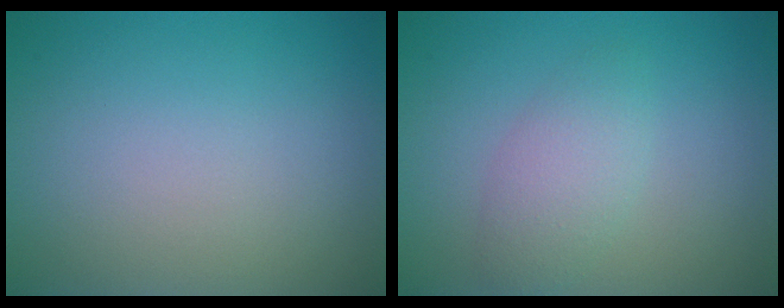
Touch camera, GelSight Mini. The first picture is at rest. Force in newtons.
{"total": 2.7, "press": 2.7, "slide": 0.1}